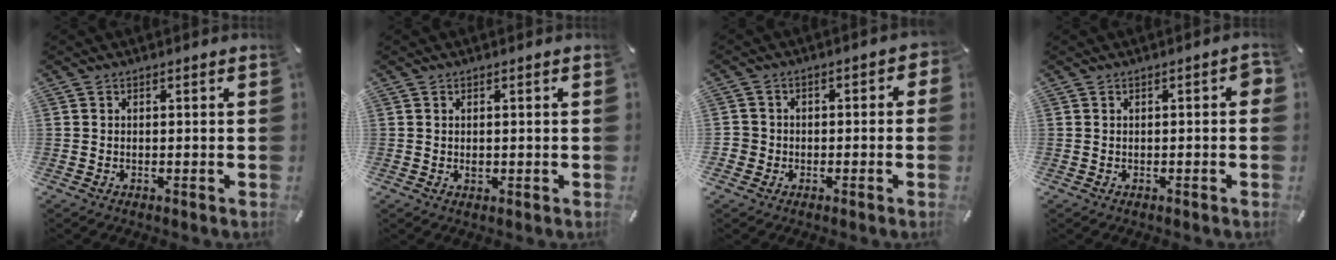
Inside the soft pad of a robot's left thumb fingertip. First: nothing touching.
{"total": 0.9, "force": [-0.1, 0.7, 0.6], "torque": [-0.013, 0.003, -0.002]}
{"total": 4.3, "force": [-1.8, 3.8, 0.9], "torque": [-0.009, 0.016, -0.036]}
{"total": 2.3, "force": [-0.5, 1.1, 2.0], "torque": [-0.033, 0.007, -0.009]}